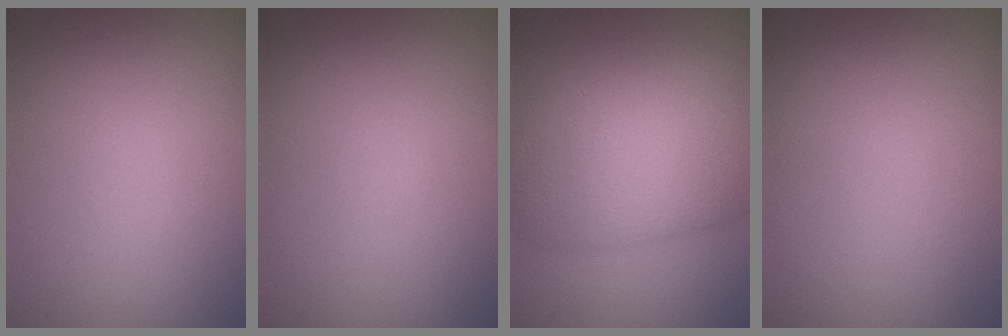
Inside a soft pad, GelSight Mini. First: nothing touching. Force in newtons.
{"total": 0.0}
{"total": 9.7, "press": 9.7, "slide": 0.3}
{"total": 0.0}